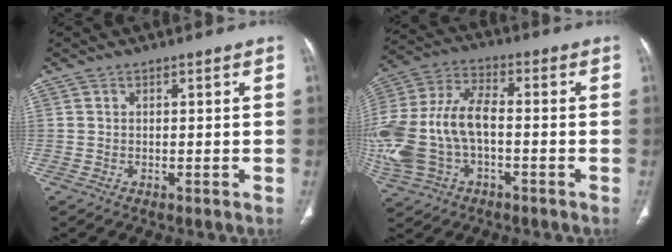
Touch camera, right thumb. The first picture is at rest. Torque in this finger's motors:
{"motor_torque": [2.56, 2.45, 2.16, -0.60, 0.29]}